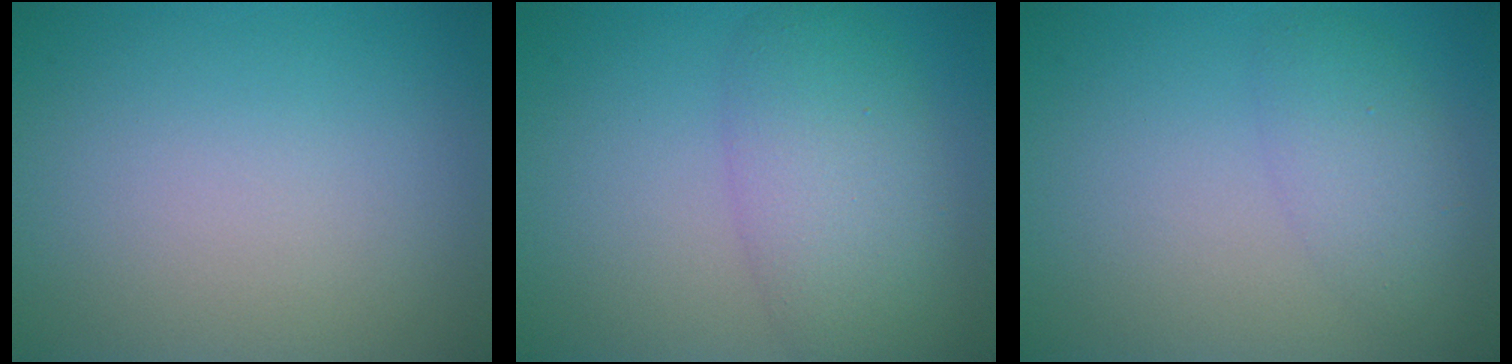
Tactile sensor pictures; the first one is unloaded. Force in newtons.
{"total": 5.6, "press": 5.6, "slide": 0.1}
{"total": 2.7, "press": 2.7, "slide": 0.1}